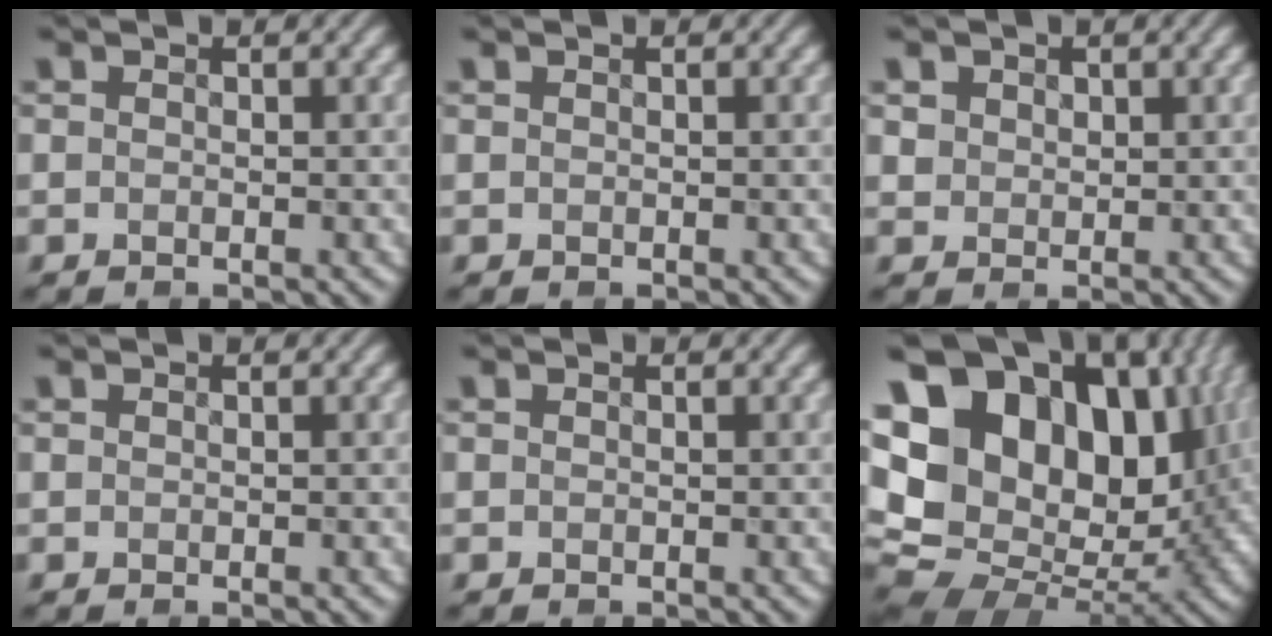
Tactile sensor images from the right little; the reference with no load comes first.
{"total": 0.0}
{"total": 1.8, "force": [0.9, 1.4, 0.6], "torque": [-0.019, 0.001, 0.021]}
{"total": 0.0}
{"total": 0.0}
{"total": 21.4, "force": [7.5, 14.2, 14.1], "torque": [-0.272, 0.044, 0.148]}